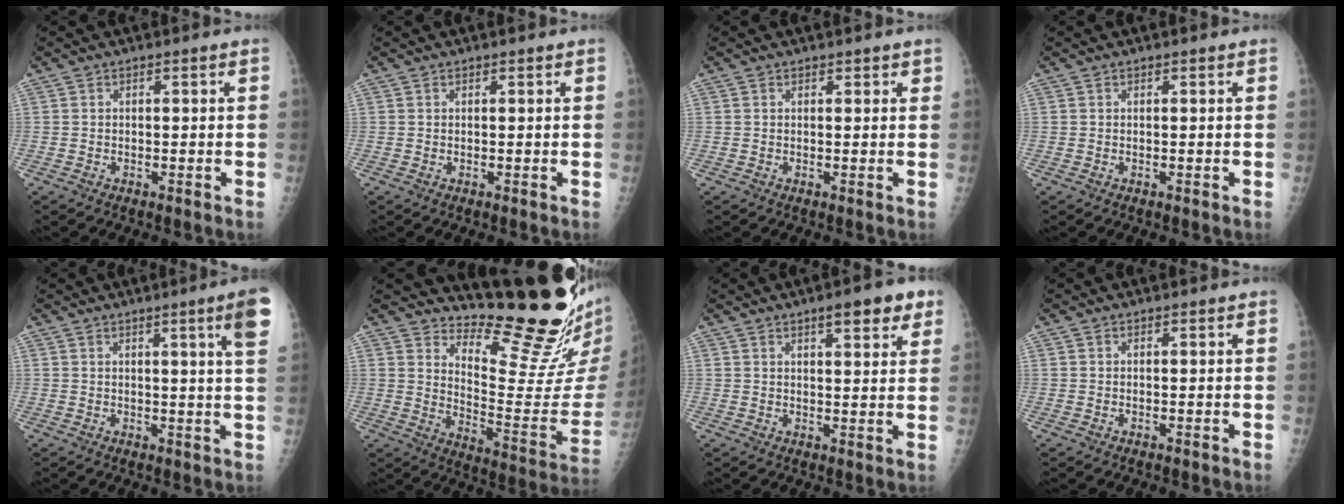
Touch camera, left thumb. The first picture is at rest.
{"total": 0.0}
{"total": 0.9, "force": [0.7, 0.5, 0.2], "torque": [0.008, -0.005, 0.007]}
{"total": 0.0}
{"total": 7.0, "force": [3.4, -0.5, 6.1], "torque": [-0.079, -0.021, 0.041]}
{"total": 18.8, "force": [16.2, 2.0, 9.3], "torque": [-0.112, -0.167, 0.234]}
{"total": 7.8, "force": [4.7, 2.3, 5.8], "torque": [-0.057, -0.018, 0.060]}
{"total": 0.0}